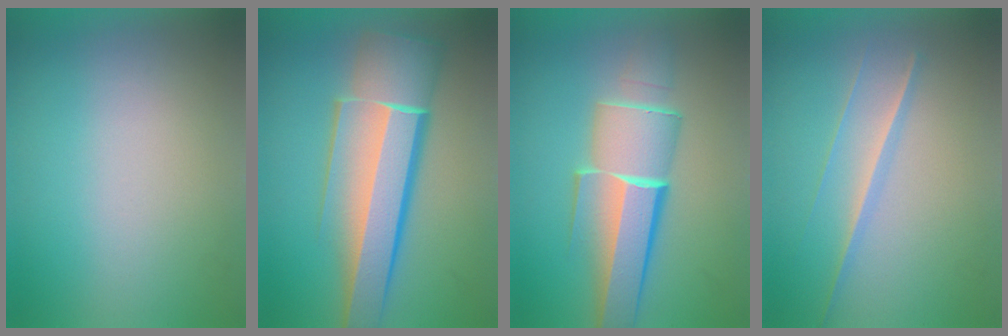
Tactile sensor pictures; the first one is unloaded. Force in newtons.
{"total": 8.3}
{"total": 6.2}
{"total": 1.3}